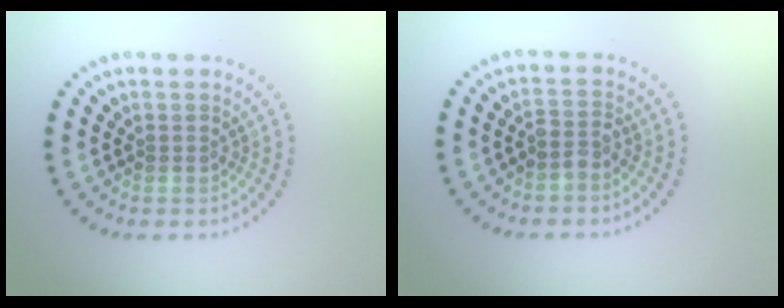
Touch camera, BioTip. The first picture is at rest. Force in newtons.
{"total": 1.5, "press": 1.2, "slide": 0.9}